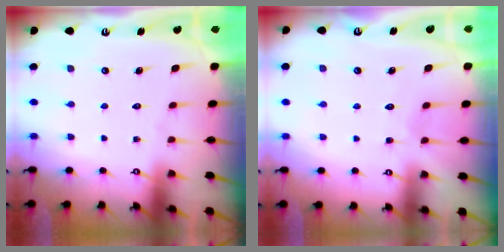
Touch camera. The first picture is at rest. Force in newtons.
{"total": 3.4, "press": 3.3, "slide": 0.4}